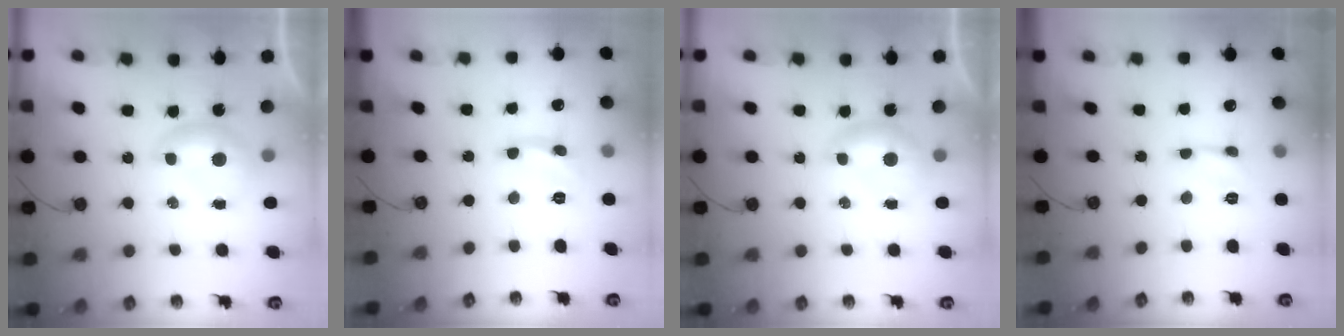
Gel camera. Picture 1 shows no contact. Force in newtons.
{"total": 1.4, "press": 1.3, "slide": 0.3}
{"total": 0.0}
{"total": 0.0}